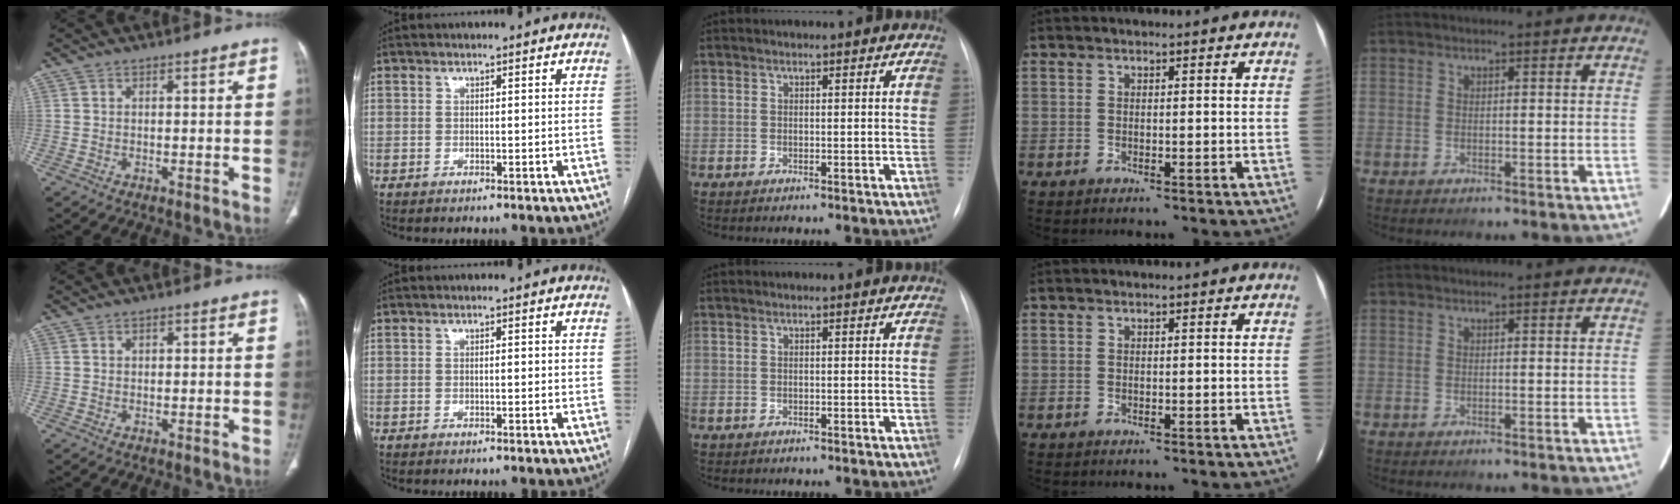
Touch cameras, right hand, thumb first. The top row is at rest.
{"thumb": {"total": 1.0, "force": [0.4, 0.7, 0.6], "torque": [-0.004, 0.000, 0.005]}, "index": {"total": 0.9, "force": [0.1, 0.2, 0.8], "torque": [-0.014, 0.001, 0.002]}}